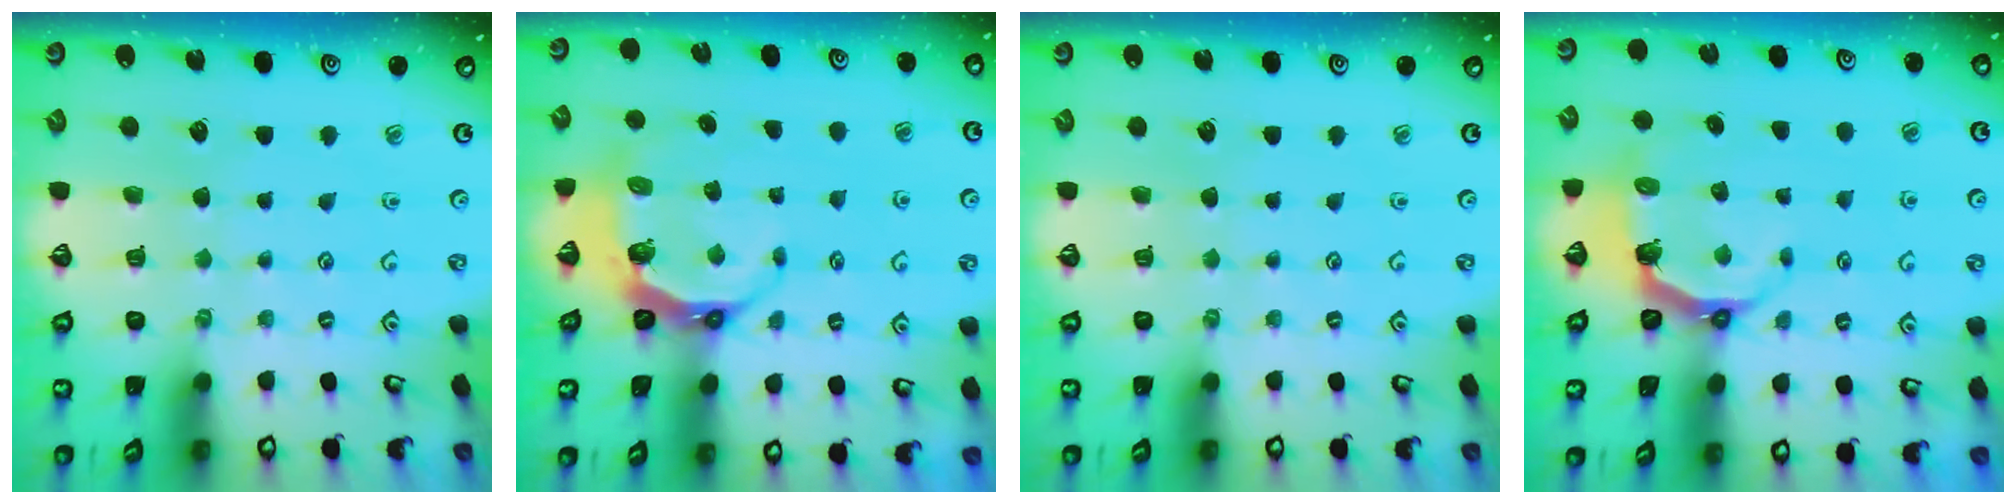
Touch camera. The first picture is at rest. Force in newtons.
{"total": 7.5, "press": 6.5, "slide": 3.8}
{"total": 0.0}
{"total": 5.6, "press": 4.0, "slide": 4.0}